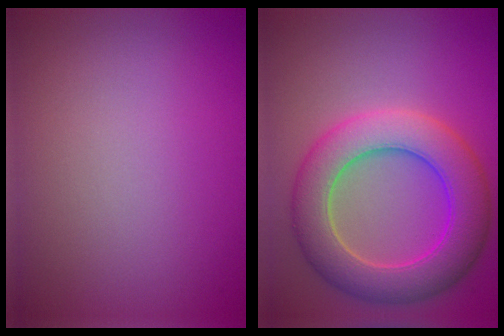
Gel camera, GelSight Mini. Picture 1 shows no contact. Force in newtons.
{"total": 7.5, "press": 7.5, "slide": 0.4}